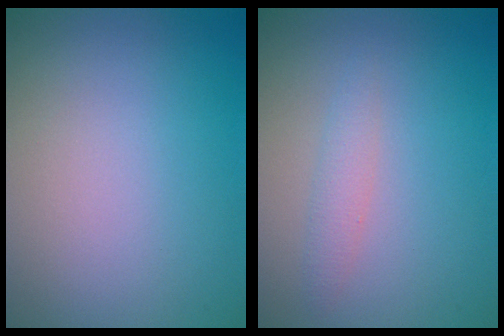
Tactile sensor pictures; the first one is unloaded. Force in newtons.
{"total": 1.4, "press": 1.4, "slide": 0.0}